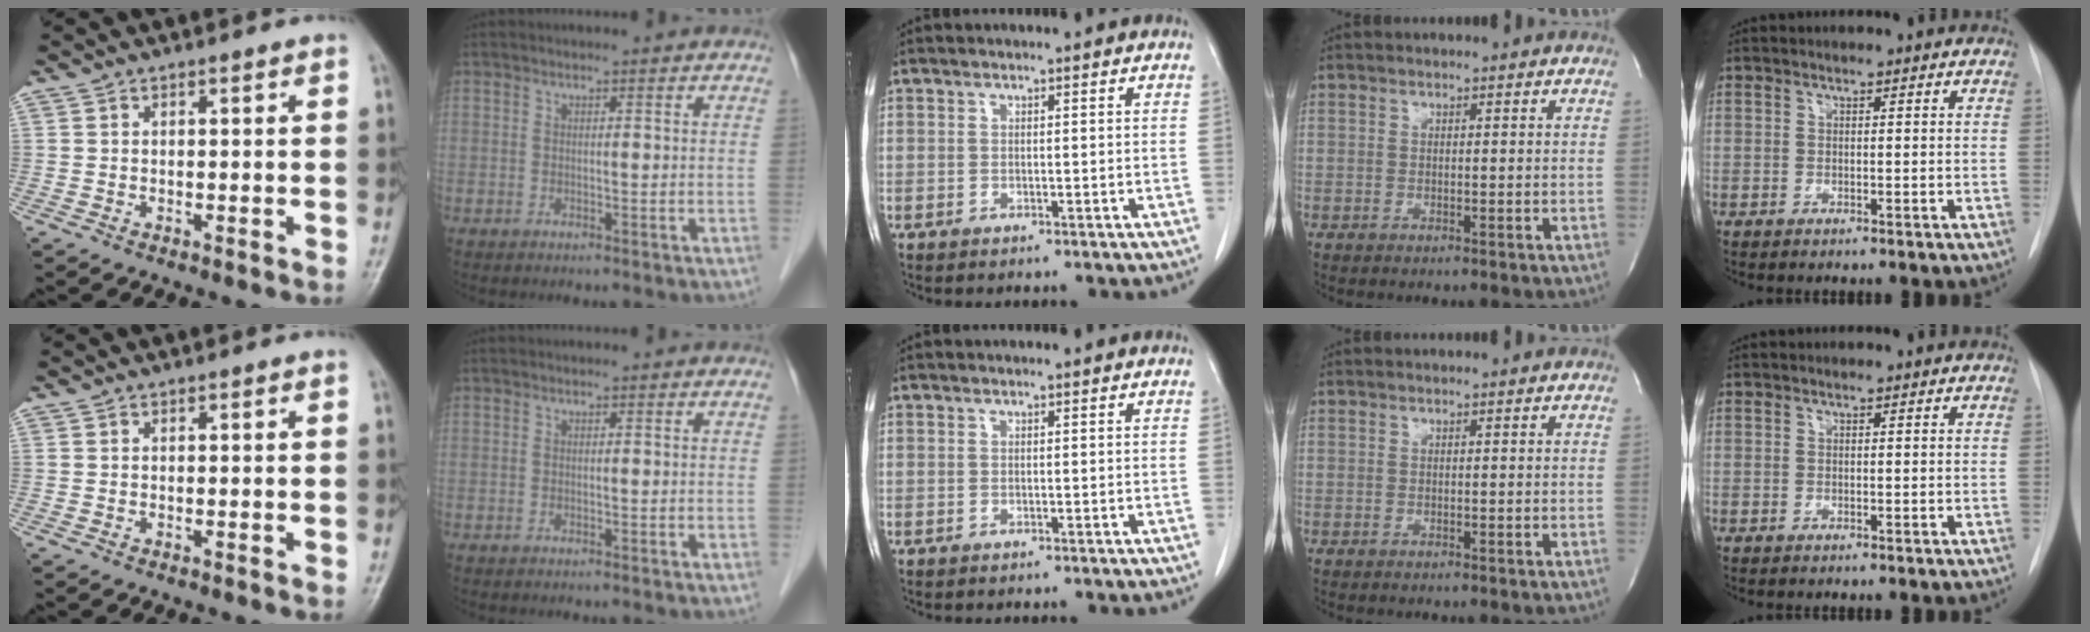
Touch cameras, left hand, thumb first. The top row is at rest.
{}